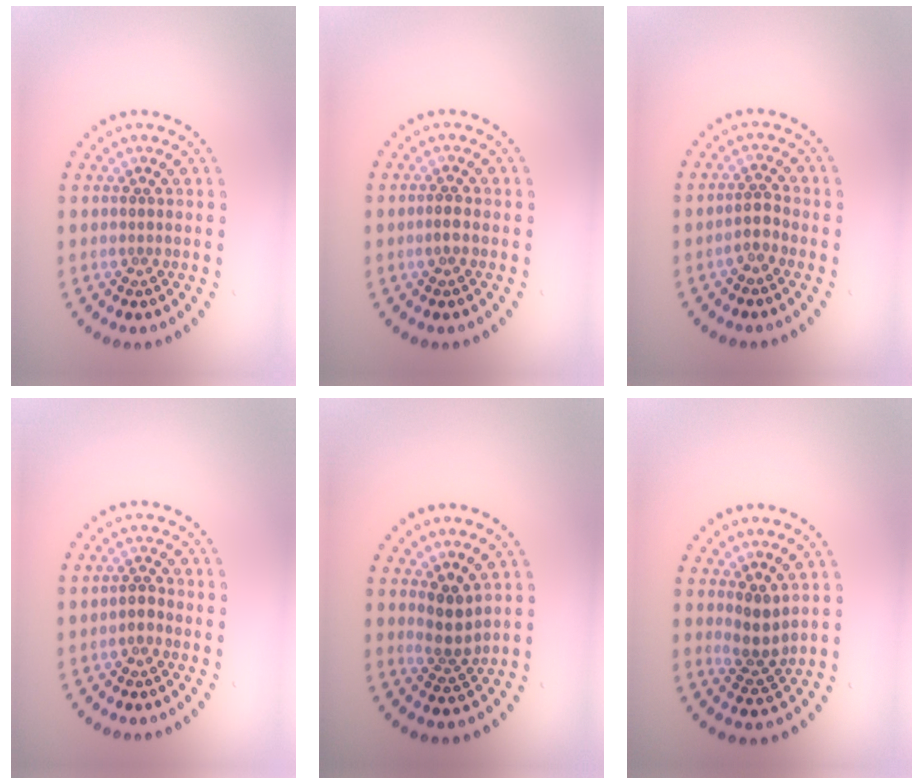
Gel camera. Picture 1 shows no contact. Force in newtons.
{"total": 1.1, "press": 1.0, "slide": 0.4}
{"total": 1.5, "press": 1.1, "slide": 1.0}
{"total": 1.1, "press": 0.9, "slide": 0.6}
{"total": 2.3, "press": 1.8, "slide": 1.5}
{"total": 2.3, "press": 1.9, "slide": 1.3}